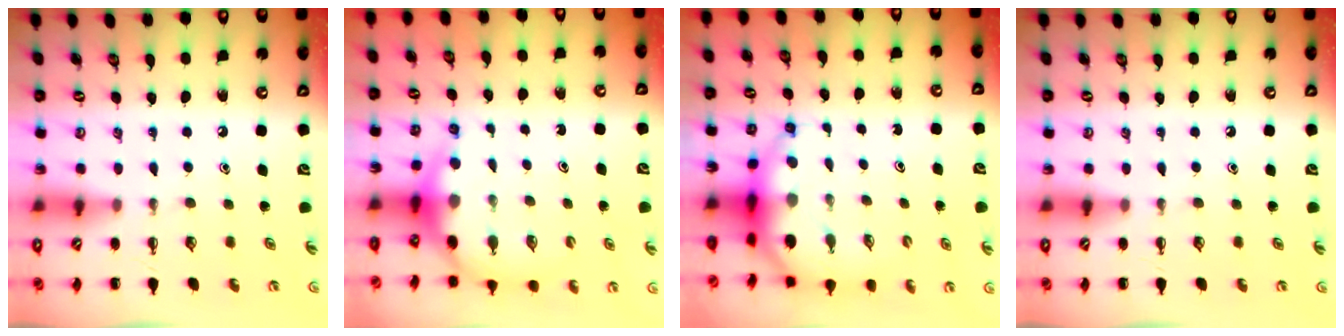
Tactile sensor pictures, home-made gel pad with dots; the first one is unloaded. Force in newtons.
{"total": 7.8, "press": 7.6, "slide": 1.6}
{"total": 7.2, "press": 7.0, "slide": 1.8}
{"total": 0.0}